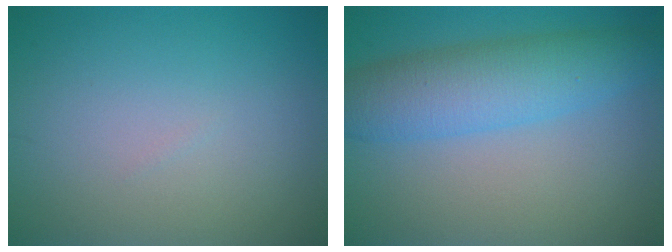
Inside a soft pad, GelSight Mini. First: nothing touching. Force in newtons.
{"total": 6.1, "press": 6.1, "slide": 0.1}